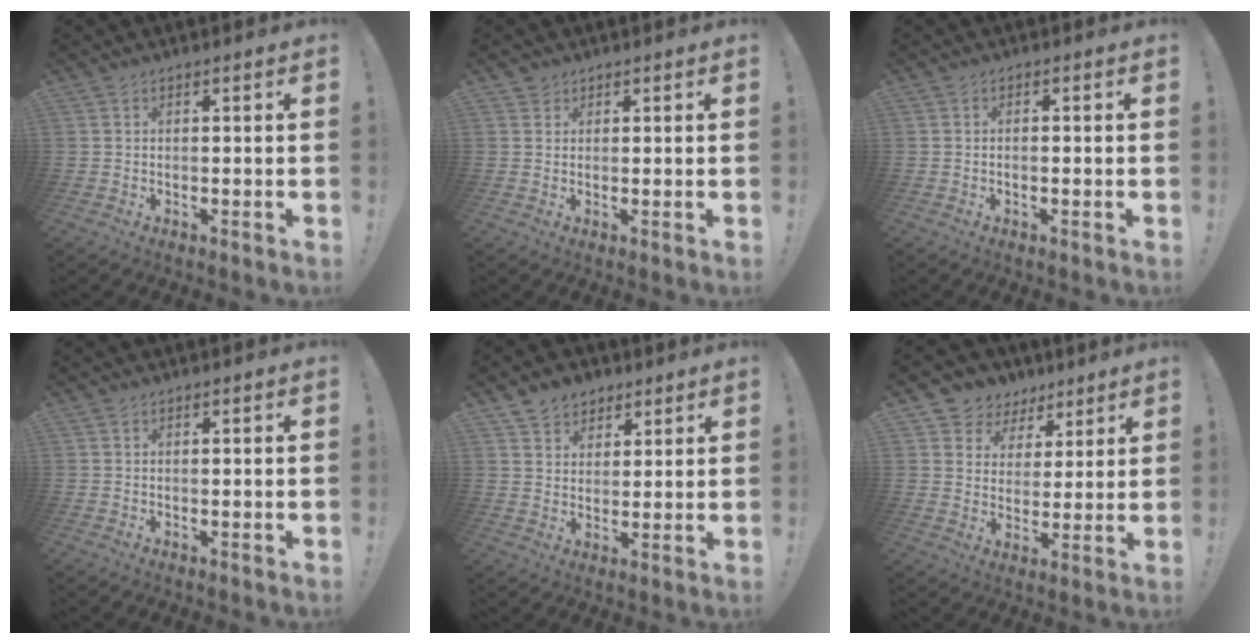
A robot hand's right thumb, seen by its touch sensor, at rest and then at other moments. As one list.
[{"total": 1.6, "force": [1.2, 1.0, 0.0], "torque": [0.002, -0.004, 0.022]}, {"total": 1.2, "force": [-0.8, 0.2, 0.9], "torque": [-0.021, 0.004, -0.013]}, {"total": 0.0}, {"total": 6.5, "force": [4.1, 5.0, 0.7], "torque": [-0.010, -0.025, 0.081]}, {"total": 7.7, "force": [4.1, 6.4, 0.9], "torque": [-0.011, -0.028, 0.083]}]